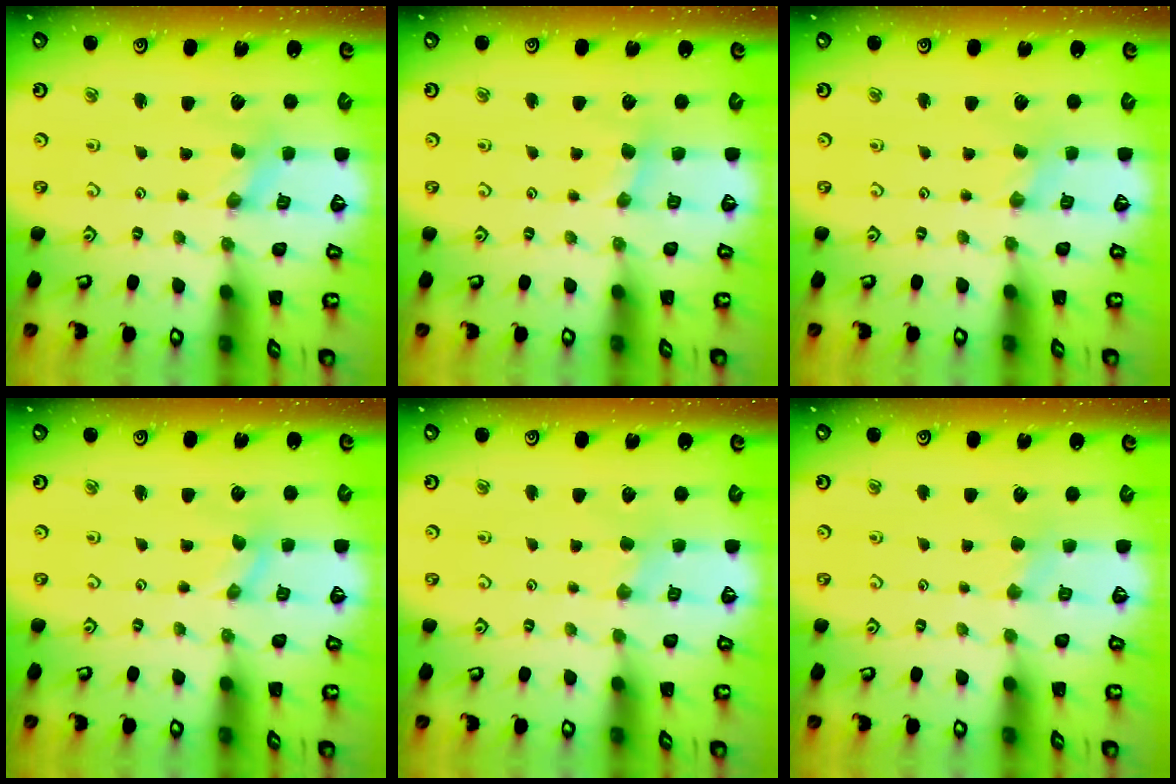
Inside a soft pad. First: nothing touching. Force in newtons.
{"total": 1.9, "press": 1.8, "slide": 0.4}
{"total": 0.8, "press": 0.8, "slide": 0.2}
{"total": 0.0}
{"total": 1.6, "press": 1.5, "slide": 0.4}
{"total": 1.9, "press": 1.9, "slide": 0.4}